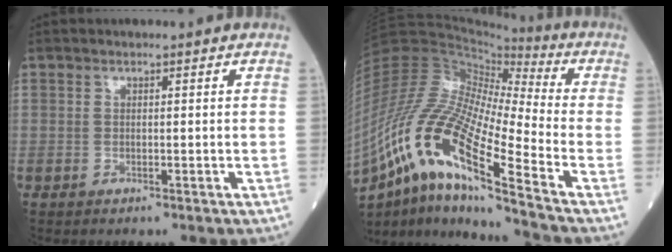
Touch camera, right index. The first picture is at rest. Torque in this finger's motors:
{"motor_torque": [1.36, -0.78, 1.05, 0.21]}